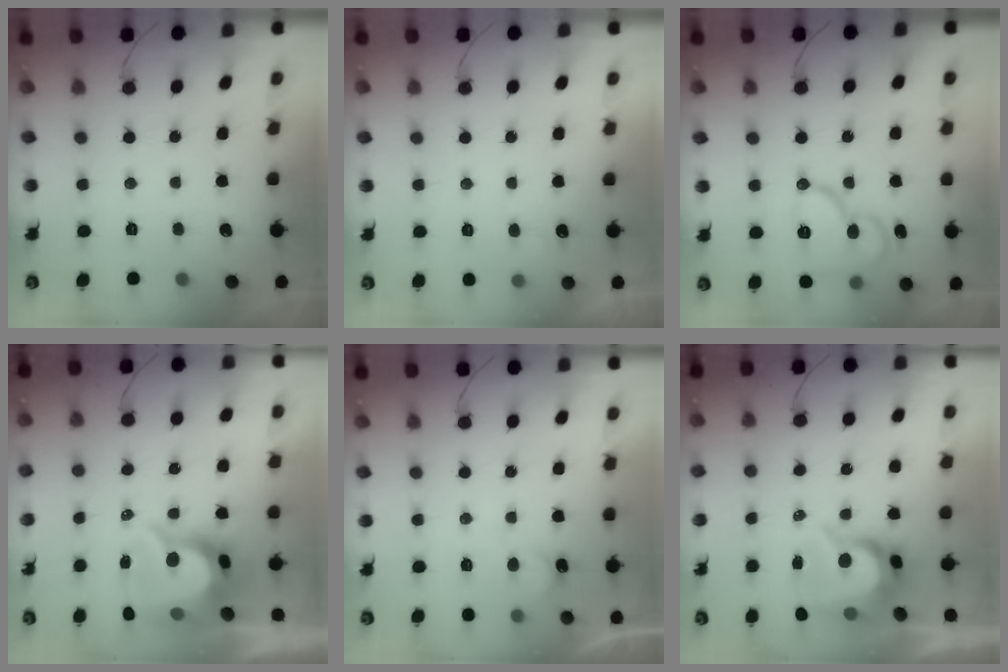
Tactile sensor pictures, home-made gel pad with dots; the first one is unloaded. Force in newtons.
{"total": 4.5, "press": 4.5, "slide": 0.4}
{"total": 13.6, "press": 13.5, "slide": 1.7}
{"total": 10.8, "press": 10.8, "slide": 0.6}
{"total": 7.6, "press": 7.6, "slide": 0.5}
{"total": 7.7, "press": 7.7, "slide": 0.7}